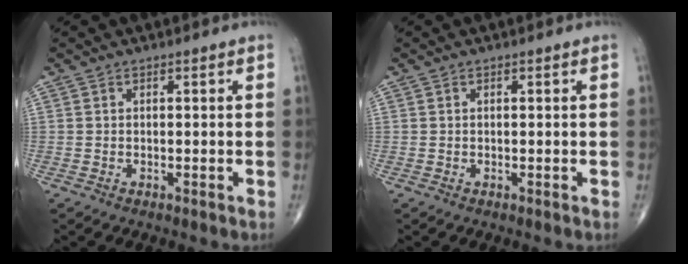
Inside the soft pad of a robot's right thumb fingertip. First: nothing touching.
{"total": 0.0}